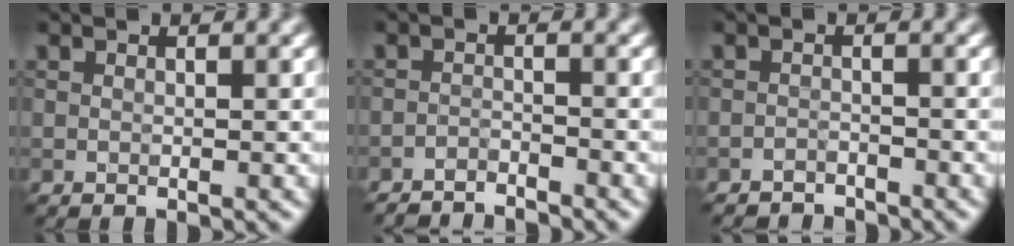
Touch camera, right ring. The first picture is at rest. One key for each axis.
{"total": 3.0, "fx": -2.9, "fy": 0.4, "fz": 0.4, "tx": -0.004, "ty": -0.008, "tz": -0.053}
{"total": 2.0, "fx": -1.9, "fy": 0.4, "fz": 0.0, "tx": 0.006, "ty": 0.001, "tz": -0.036}